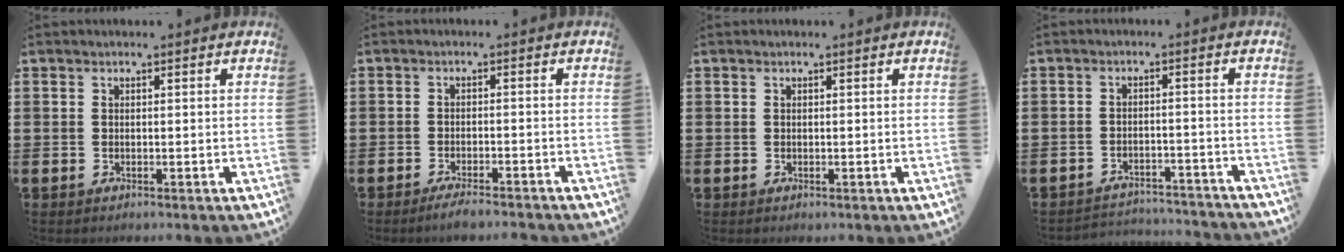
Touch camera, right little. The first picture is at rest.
{"total": 2.2, "force": [-1.9, 0.1, 1.1], "torque": [-0.018, 0.004, -0.035]}
{"total": 0.0}
{"total": 2.9, "force": [-2.9, 0.1, -0.1], "torque": [-0.005, 0.002, -0.064]}